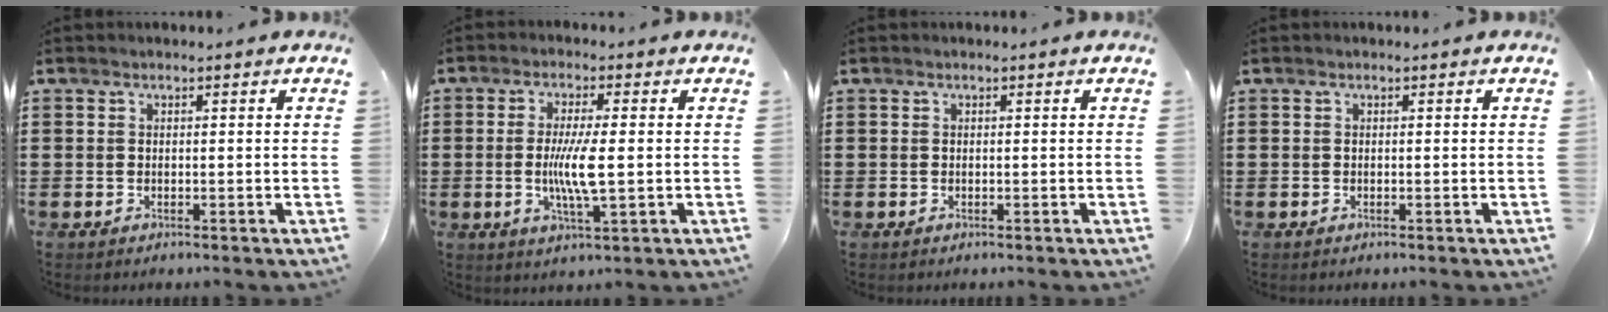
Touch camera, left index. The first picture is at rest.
{"total": 6.6, "force": [-0.2, 1.0, 6.5], "torque": [-0.129, -0.007, -0.011]}
{"total": 0.0}
{"total": 0.0}